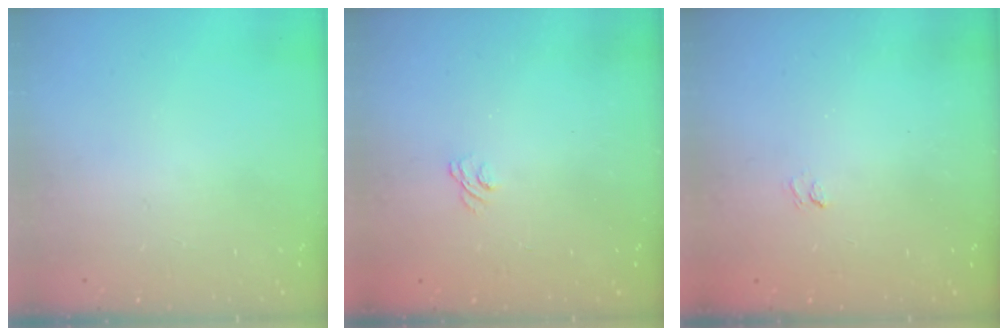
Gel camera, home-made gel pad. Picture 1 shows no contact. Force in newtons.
{"total": 1.6, "press": 1.0, "slide": 1.2}
{"total": 1.6, "press": 1.0, "slide": 1.2}